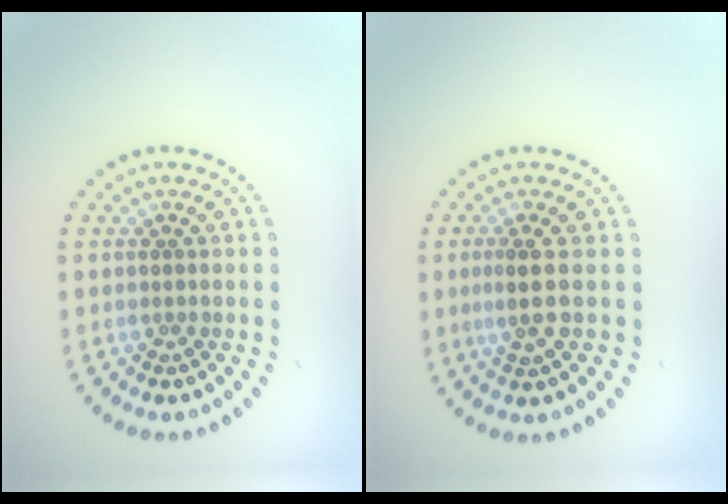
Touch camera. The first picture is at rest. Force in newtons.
{"total": 2.5, "press": 2.2, "slide": 1.1}